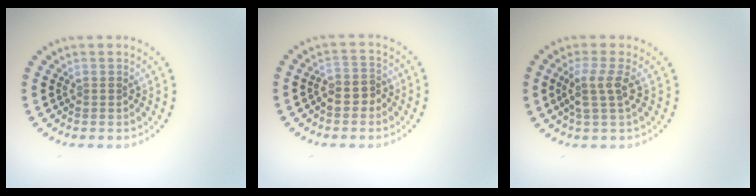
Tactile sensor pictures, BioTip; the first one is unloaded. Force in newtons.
{"total": 2.3, "press": 2.1, "slide": 0.8}
{"total": 2.5, "press": 2.0, "slide": 1.6}